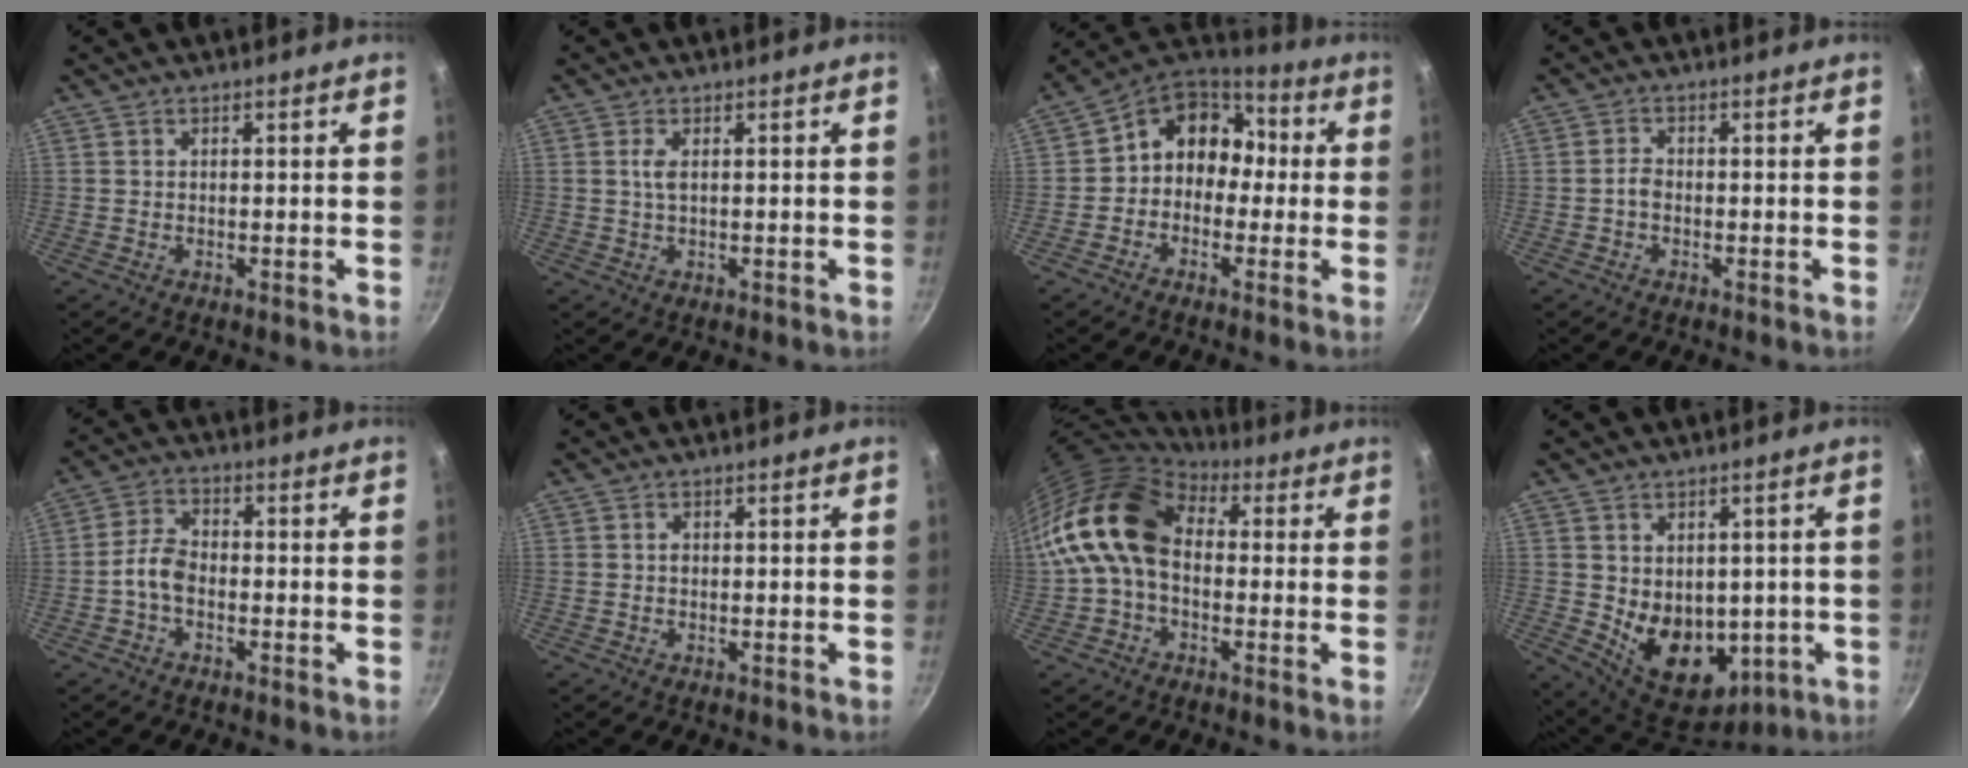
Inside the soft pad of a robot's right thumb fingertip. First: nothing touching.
{"total": 1.9, "force": [0.4, 0.7, 1.7], "torque": [-0.037, 0.001, 0.009]}
{"total": 11.7, "force": [-0.4, 9.9, 6.1], "torque": [-0.048, 0.051, -0.030]}
{"total": 1.8, "force": [-0.7, 1.1, 1.3], "torque": [-0.025, 0.012, -0.018]}
{"total": 4.9, "force": [-1.8, 3.1, 3.5], "torque": [-0.064, 0.028, -0.043]}
{"total": 0.7, "force": [0.0, 0.6, 0.4], "torque": [-0.006, 0.004, 0.000]}
{"total": 14.8, "force": [0.6, 10.5, 10.4], "torque": [-0.169, 0.032, -0.009]}
{"total": 13.7, "force": [-0.7, 10.1, 9.2], "torque": [-0.110, -0.027, 0.019]}